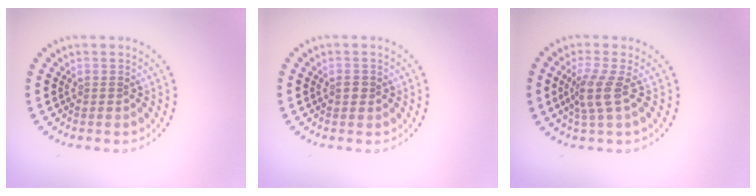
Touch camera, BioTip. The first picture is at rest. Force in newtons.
{"total": 0.9, "press": 0.9, "slide": 0.2}
{"total": 2.7, "press": 2.1, "slide": 1.7}